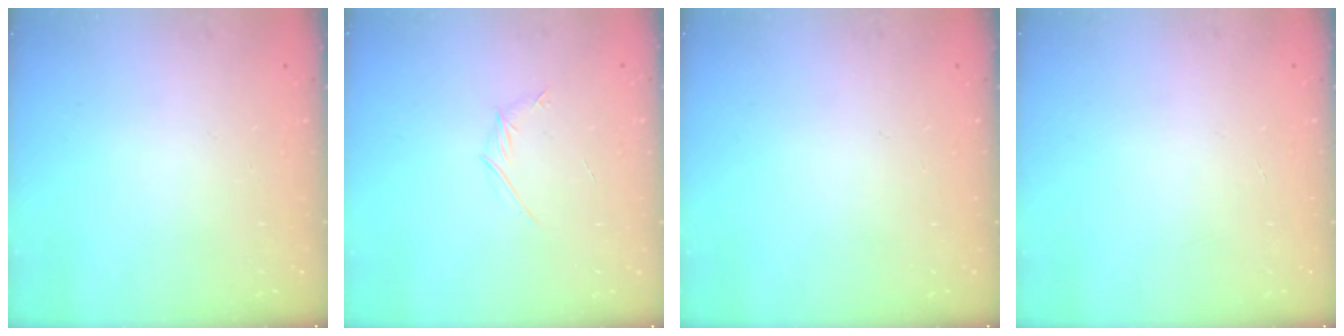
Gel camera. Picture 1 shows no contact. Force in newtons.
{"total": 3.2, "press": 3.0, "slide": 0.9}
{"total": 0.0}
{"total": 0.0}